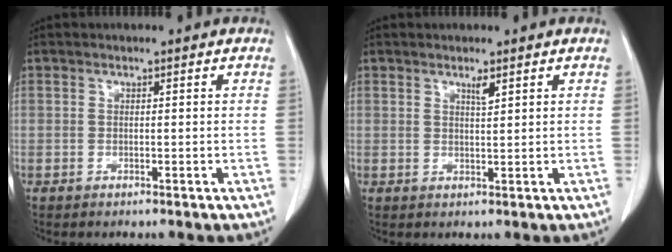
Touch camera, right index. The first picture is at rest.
{"total": 1.4, "force": [1.0, 0.1, 1.1], "torque": [-0.020, -0.004, 0.018]}